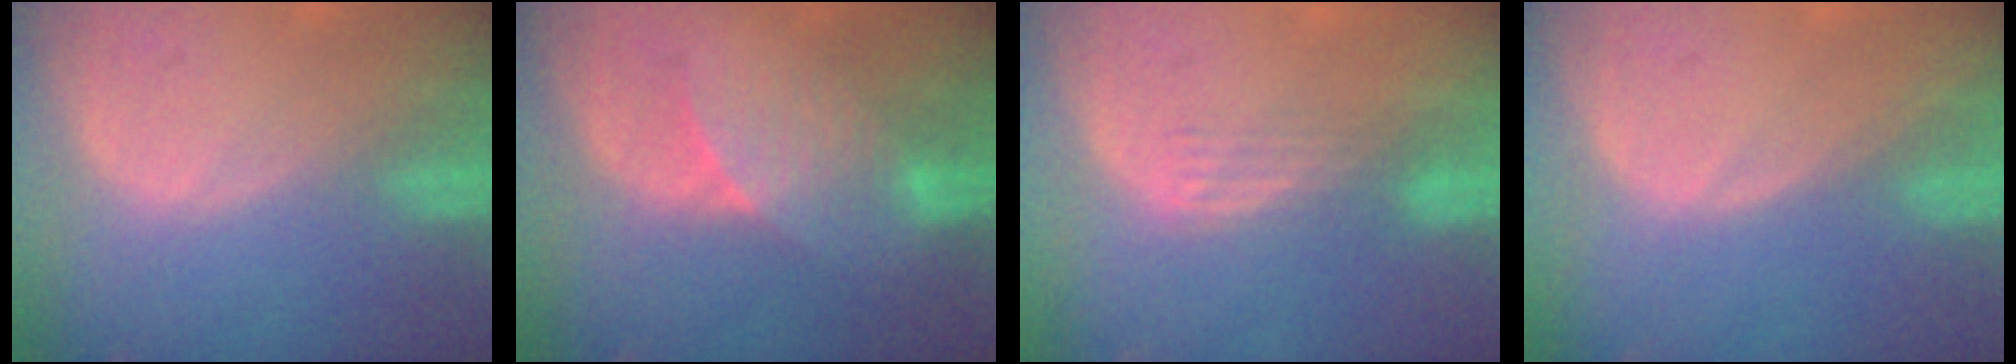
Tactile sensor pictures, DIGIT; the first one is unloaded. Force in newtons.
{"total": 5.2, "press": 5.1, "slide": 1.3}
{"total": 3.0, "press": 2.7, "slide": 1.3}
{"total": 0.0}